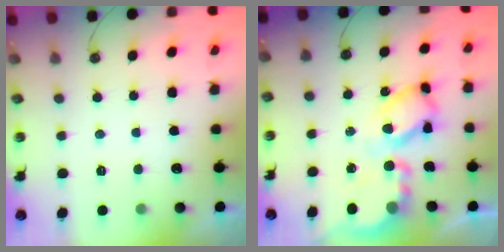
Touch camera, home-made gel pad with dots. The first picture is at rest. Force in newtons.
{"total": 11.5, "press": 11.5, "slide": 0.9}